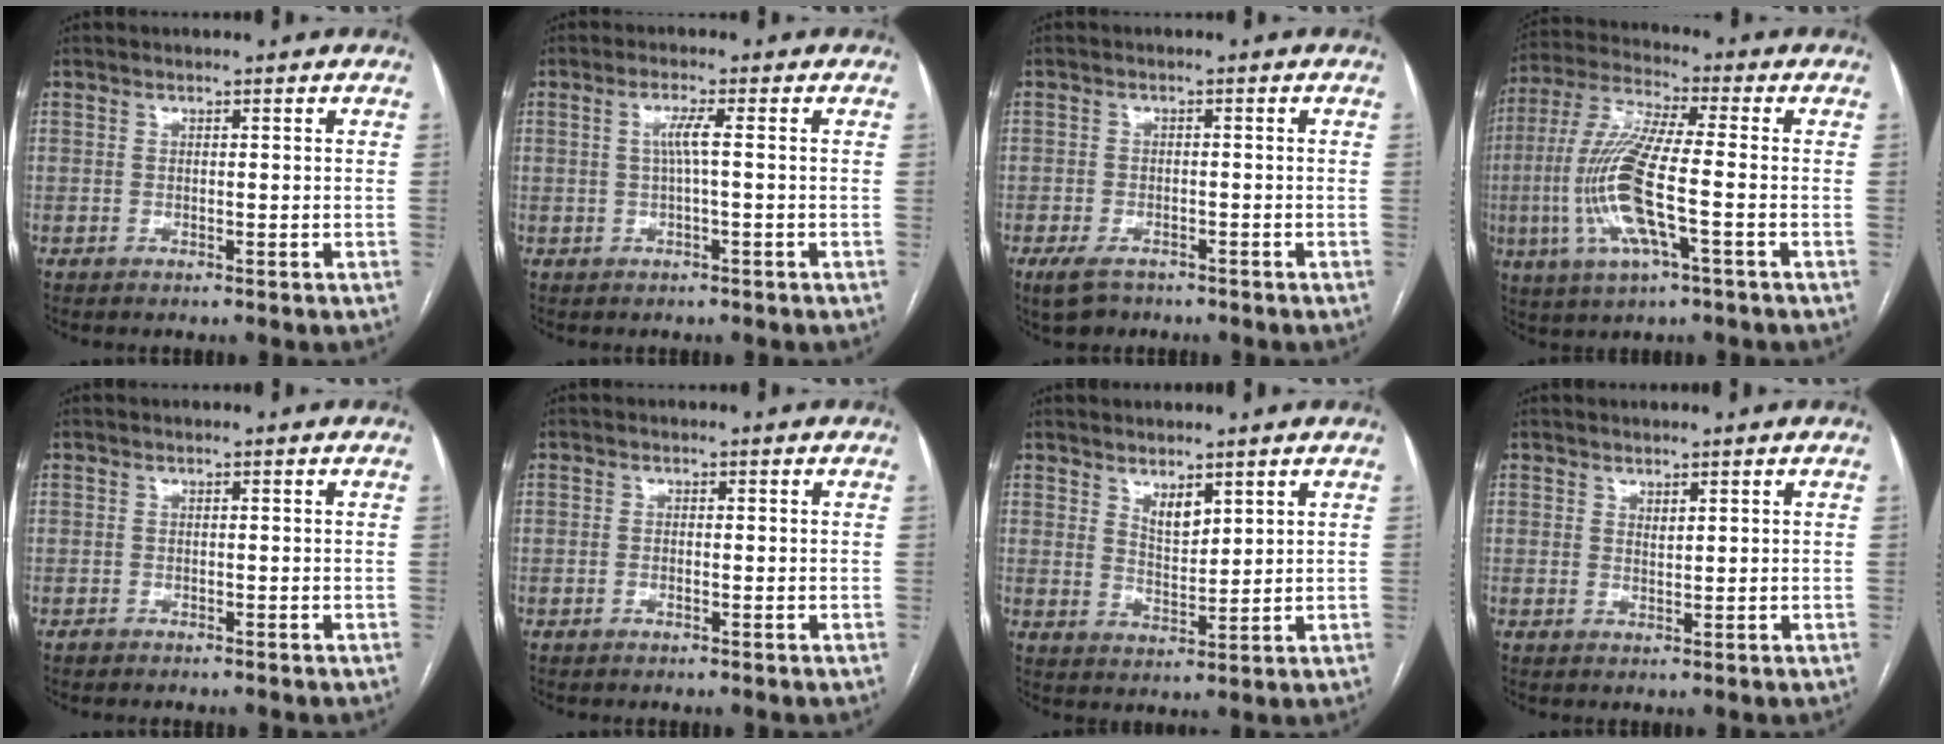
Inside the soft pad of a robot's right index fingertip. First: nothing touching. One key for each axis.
{"total": 2.5, "fx": 0.1, "fy": -0.4, "fz": 2.5, "tx": -0.050, "ty": 0.004, "tz": 0.002}
{"total": 4.4, "fx": -3.2, "fy": 2.3, "fz": 2.1, "tx": -0.042, "ty": -0.005, "tz": -0.047}
{"total": 14.2, "fx": -3.2, "fy": 1.7, "fz": 13.7, "tx": -0.298, "ty": -0.005, "tz": -0.062}
{"total": 0.7, "fx": -0.7, "fy": 0.2, "fz": 0.0, "tx": -0.007, "ty": 0.000, "tz": -0.012}
{"total": 0.8, "fx": -0.5, "fy": 0.3, "fz": 0.6, "tx": -0.016, "ty": 0.002, "tz": -0.008}
{"total": 3.6, "fx": 2.5, "fy": 1.3, "fz": 2.3, "tx": -0.042, "ty": -0.010, "tz": 0.052}
{"total": 0.9, "fx": 0.7, "fy": 0.2, "fz": 0.5, "tx": -0.010, "ty": -0.005, "tz": 0.014}